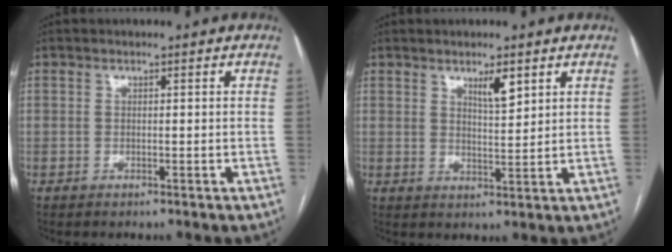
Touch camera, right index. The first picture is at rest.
{"total": 3.8, "force": [2.3, 0.7, 2.9], "torque": [-0.052, -0.003, 0.042]}